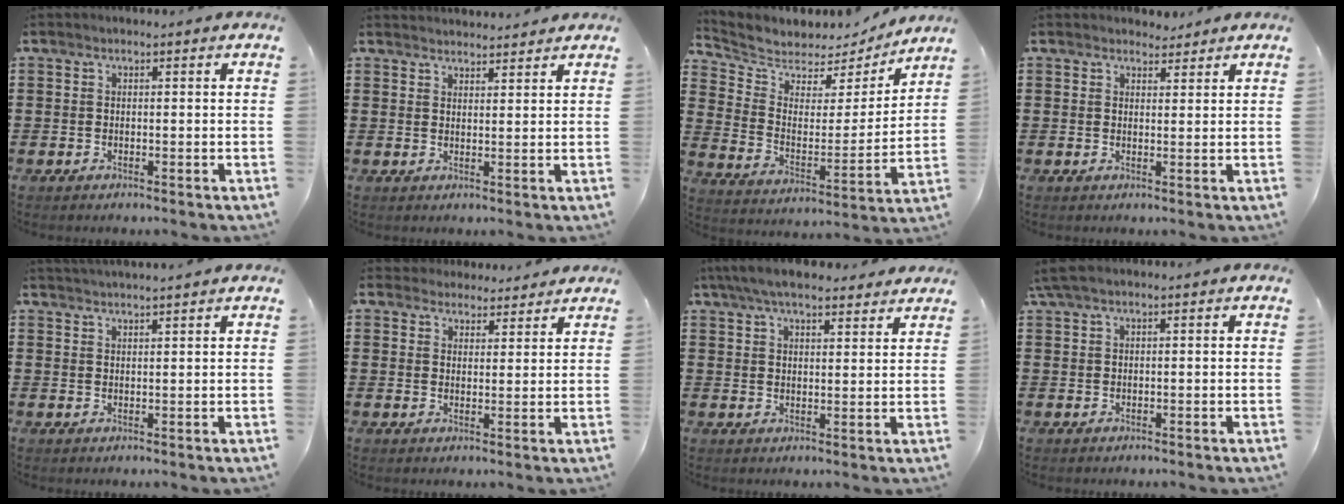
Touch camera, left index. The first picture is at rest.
{"total": 2.2, "force": [2.2, 0.1, -0.2], "torque": [-0.002, -0.003, 0.042]}
{"total": 5.1, "force": [4.6, 2.2, -0.1], "torque": [-0.041, -0.040, 0.075]}
{"total": 2.3, "force": [2.2, 0.9, 0.1], "torque": [-0.001, -0.003, 0.040]}
{"total": 1.9, "force": [1.8, -0.4, 0.2], "torque": [-0.008, -0.001, 0.035]}
{"total": 3.5, "force": [3.3, 1.1, -0.1], "torque": [-0.011, -0.005, 0.063]}
{"total": 6.1, "force": [5.3, 1.1, 2.6], "torque": [-0.065, -0.008, 0.100]}
{"total": 1.6, "force": [0.8, 0.2, 1.3], "torque": [-0.027, 0.001, 0.016]}